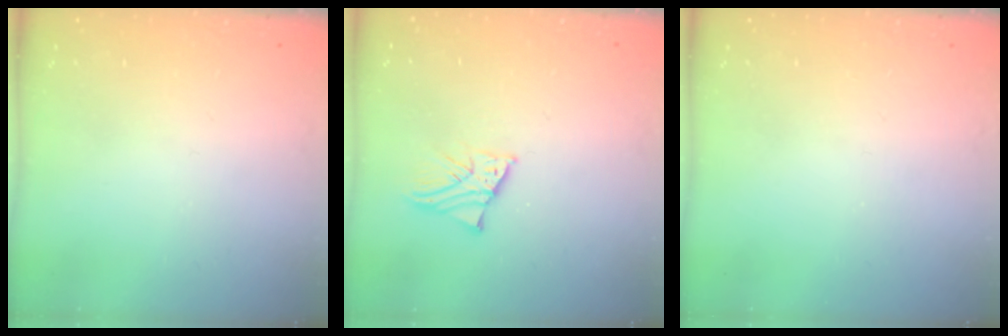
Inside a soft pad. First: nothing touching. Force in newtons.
{"total": 2.1, "press": 2.1, "slide": 0.1}
{"total": 0.0}